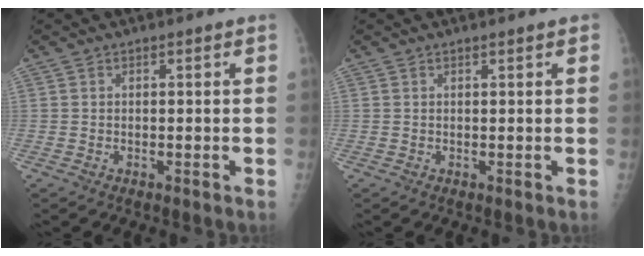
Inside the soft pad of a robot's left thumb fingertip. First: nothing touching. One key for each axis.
{"total": 1.1, "fx": 0.8, "fy": 0.2, "fz": 0.7, "tx": -0.007, "ty": 0.000, "tz": 0.010}